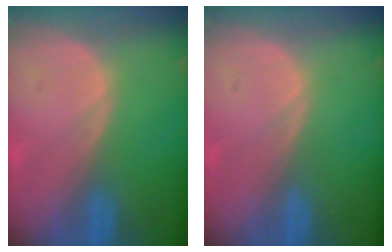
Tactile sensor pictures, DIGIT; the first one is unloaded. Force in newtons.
{"total": 0.0}